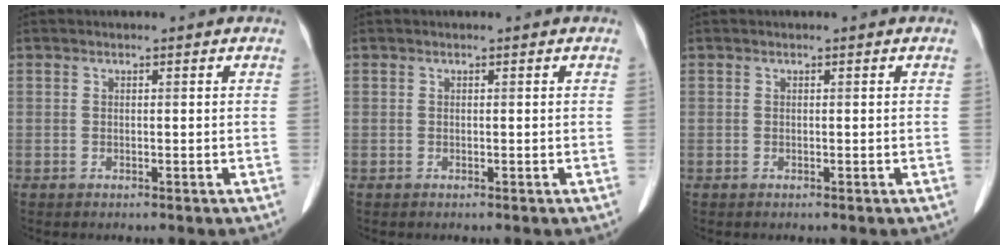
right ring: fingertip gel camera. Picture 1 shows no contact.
{"total": 0.0}
{"total": 0.0}